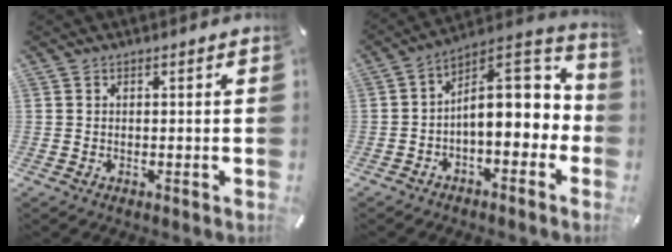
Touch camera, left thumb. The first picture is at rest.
{"total": 13.0, "force": [1.1, 7.5, 10.5], "torque": [-0.133, -0.021, 0.015]}